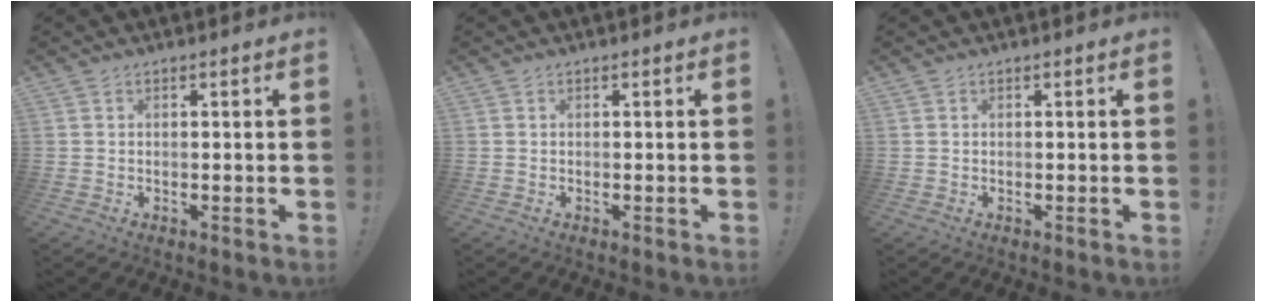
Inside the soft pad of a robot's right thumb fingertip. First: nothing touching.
{"total": 0.0}
{"total": 0.0}